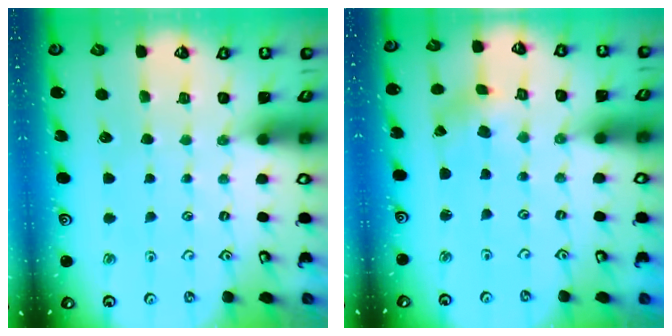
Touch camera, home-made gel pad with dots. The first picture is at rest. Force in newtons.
{"total": 1.1, "press": 1.1, "slide": 0.2}